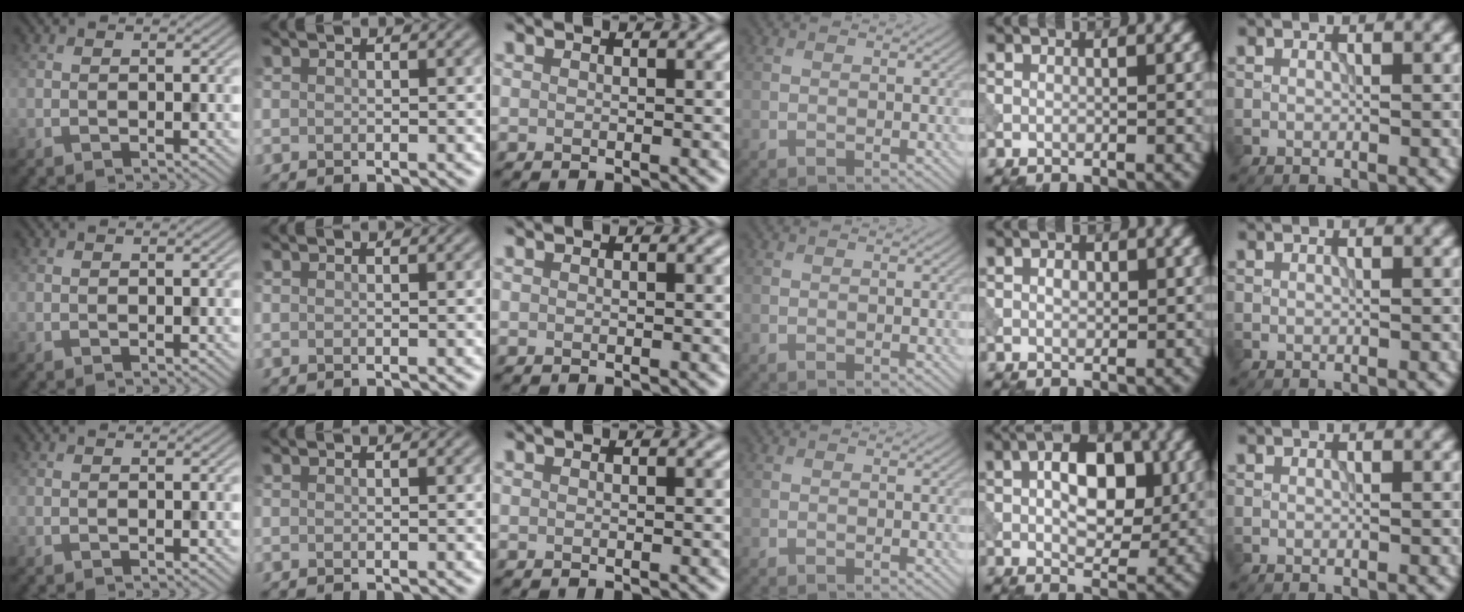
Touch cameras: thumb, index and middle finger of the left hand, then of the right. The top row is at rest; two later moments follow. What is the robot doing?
{"motion": "press", "object": "tv remote"}